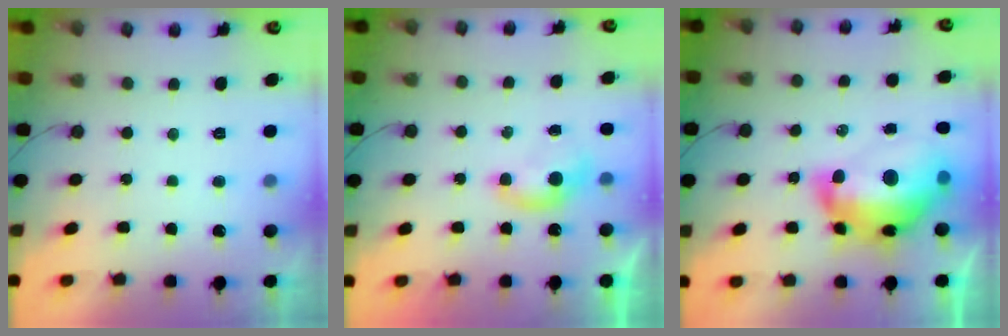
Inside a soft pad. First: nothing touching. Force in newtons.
{"total": 4.8, "press": 4.7, "slide": 0.6}
{"total": 20.2, "press": 20.1, "slide": 2.3}